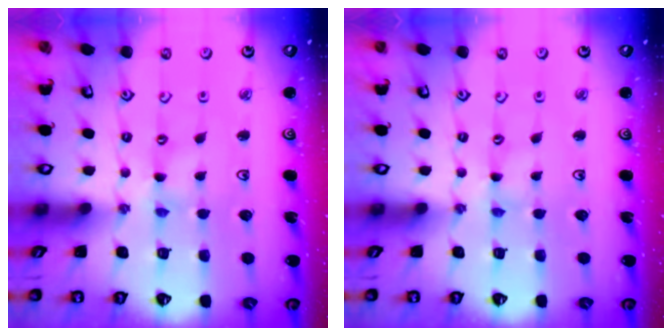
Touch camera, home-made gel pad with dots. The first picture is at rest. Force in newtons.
{"total": 0.0}